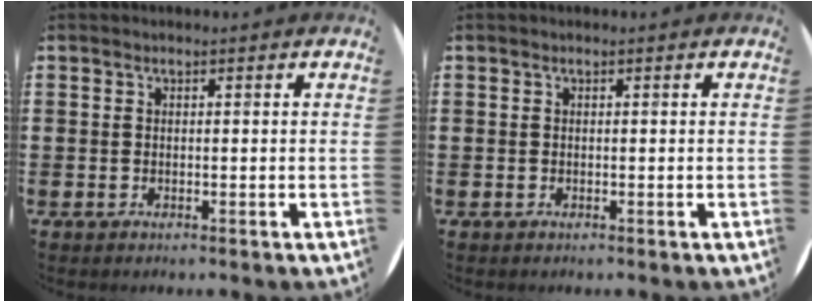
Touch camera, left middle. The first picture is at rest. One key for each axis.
{"total": 0.0}